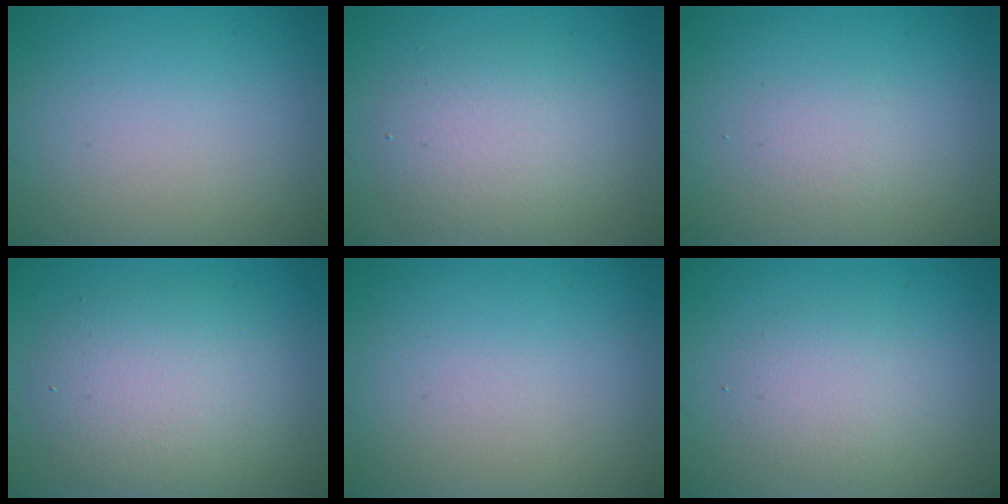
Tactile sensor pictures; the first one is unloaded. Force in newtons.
{"total": 3.7, "press": 3.7, "slide": 0.2}
{"total": 1.3, "press": 1.3, "slide": 0.0}
{"total": 5.1, "press": 5.1, "slide": 0.3}
{"total": 0.0}
{"total": 2.3, "press": 2.3, "slide": 0.2}